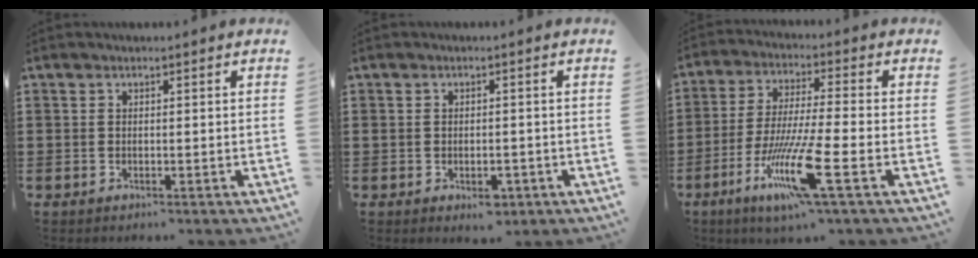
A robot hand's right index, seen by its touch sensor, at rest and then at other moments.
{"total": 2.7, "force": [-1.1, 1.5, 2.0], "torque": [-0.035, 0.002, -0.019]}
{"total": 12.8, "force": [-5.7, 1.3, 11.4], "torque": [-0.239, -0.012, -0.107]}